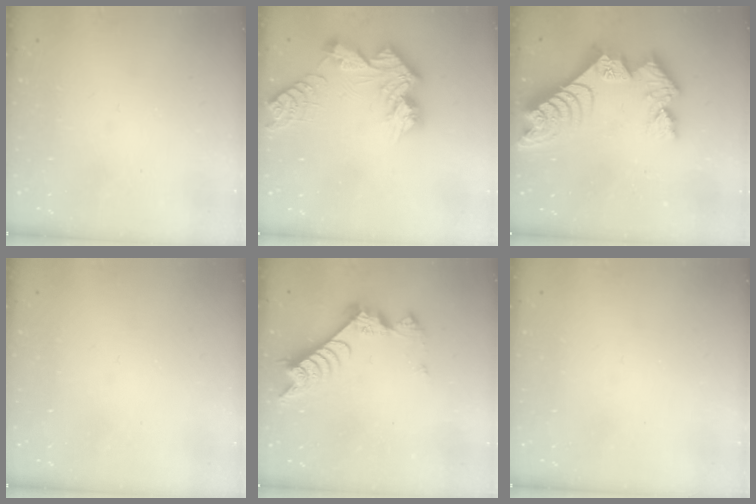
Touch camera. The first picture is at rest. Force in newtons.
{"total": 13.3, "press": 13.3, "slide": 1.3}
{"total": 17.0, "press": 16.9, "slide": 1.6}
{"total": 0.0}
{"total": 9.5, "press": 9.4, "slide": 1.0}
{"total": 0.0}